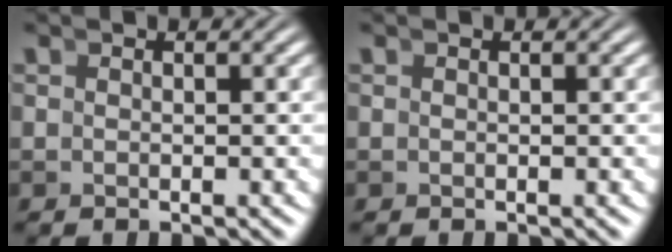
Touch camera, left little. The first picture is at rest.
{"total": 0.0}